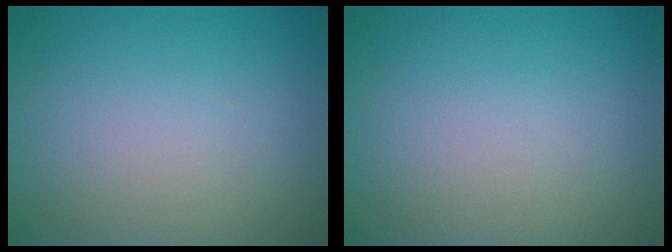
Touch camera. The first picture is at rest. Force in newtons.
{"total": 0.0}